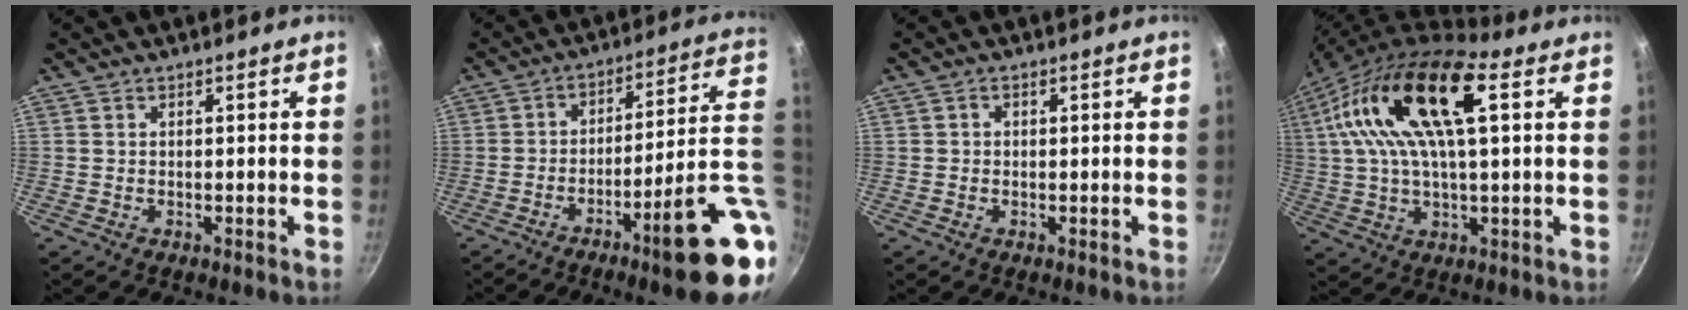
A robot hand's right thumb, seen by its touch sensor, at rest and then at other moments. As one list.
[{"total": 19.1, "force": [-5.6, 3.1, 18.0], "torque": [-0.221, 0.027, -0.079]}, {"total": 0.7, "force": [-0.1, 0.6, 0.3], "torque": [-0.006, 0.004, -0.001]}, {"total": 19.0, "force": [5.8, 7.2, 16.6], "torque": [-0.314, 0.015, 0.093]}]